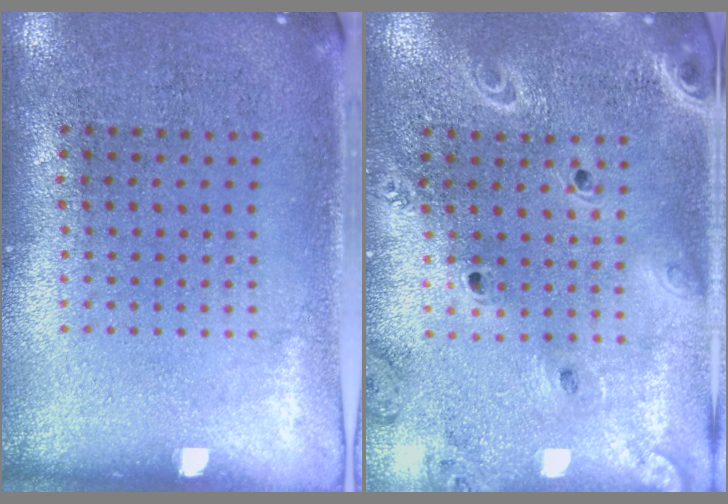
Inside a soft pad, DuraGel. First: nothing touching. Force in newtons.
{"total": 2.1, "press": 1.9, "slide": 0.8}